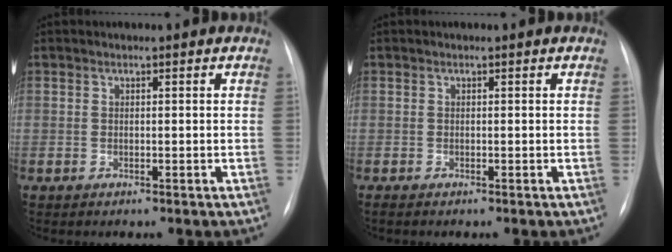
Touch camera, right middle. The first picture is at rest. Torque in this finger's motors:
{"motor_torque": [0.11, -0.12, 0.04, 0.01]}